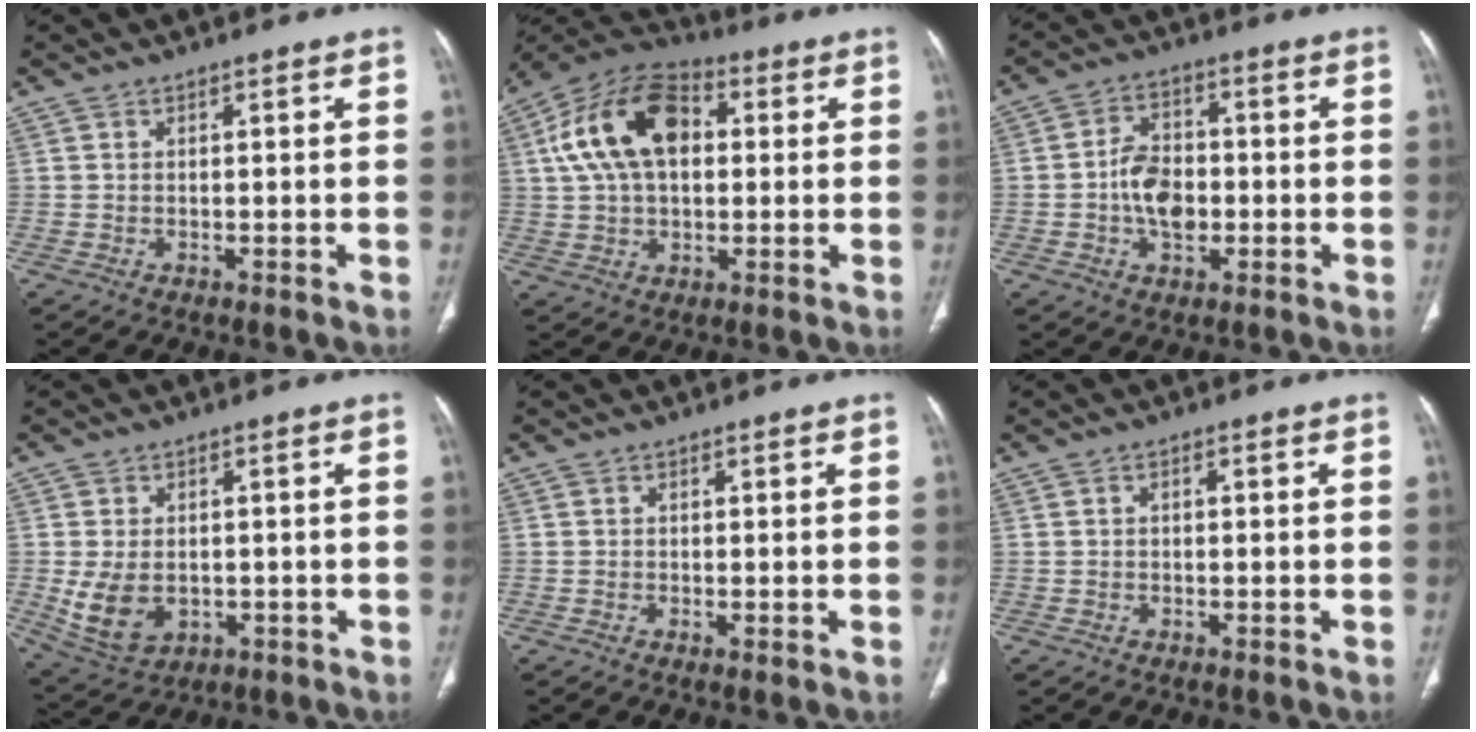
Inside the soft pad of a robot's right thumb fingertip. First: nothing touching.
{"total": 17.3, "force": [3.3, 10.8, 13.1], "torque": [-0.228, 0.022, 0.050]}
{"total": 8.4, "force": [-1.3, 5.7, 6.1], "torque": [-0.089, 0.015, -0.027]}
{"total": 8.4, "force": [-1.0, 6.0, 5.9], "torque": [-0.104, -0.004, 0.002]}
{"total": 0.7, "force": [0.0, 0.1, 0.7], "torque": [-0.017, -0.005, -0.001]}
{"total": 1.0, "force": [0.1, 0.6, 0.7], "torque": [-0.013, 0.006, 0.001]}